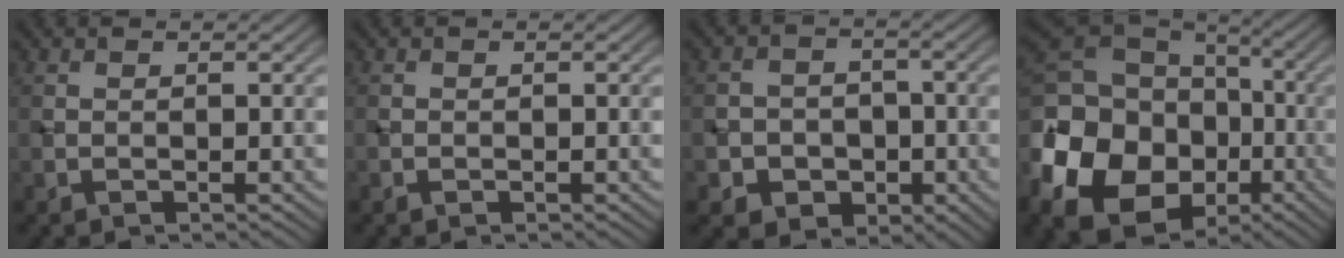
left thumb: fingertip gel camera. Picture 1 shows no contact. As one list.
[{"total": 0.0}, {"total": 5.6, "force": [-2.0, 4.9, 1.8], "torque": [-0.033, 0.000, -0.050]}, {"total": 21.1, "force": [-6.9, 15.8, 12.2], "torque": [-0.278, -0.024, -0.134]}]